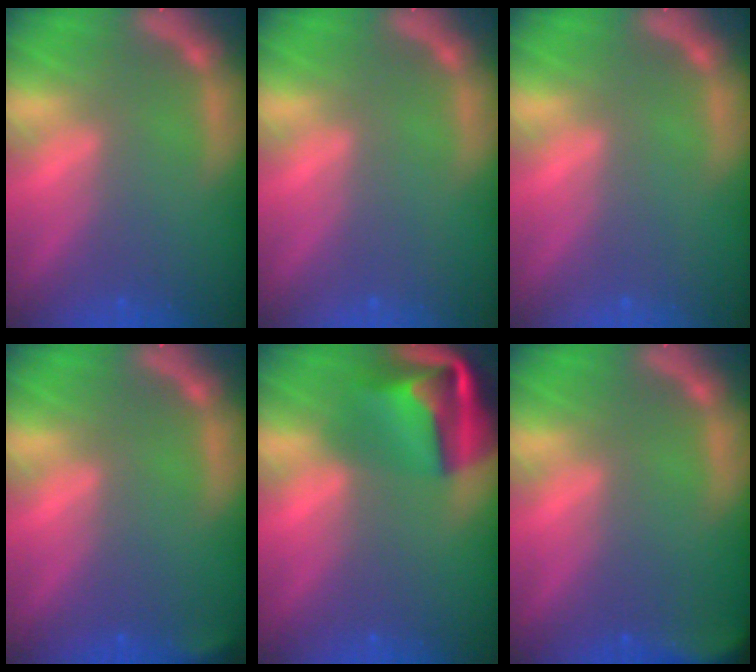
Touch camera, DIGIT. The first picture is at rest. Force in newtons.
{"total": 0.0}
{"total": 0.0}
{"total": 1.4}
{"total": 8.9}
{"total": 4.4}